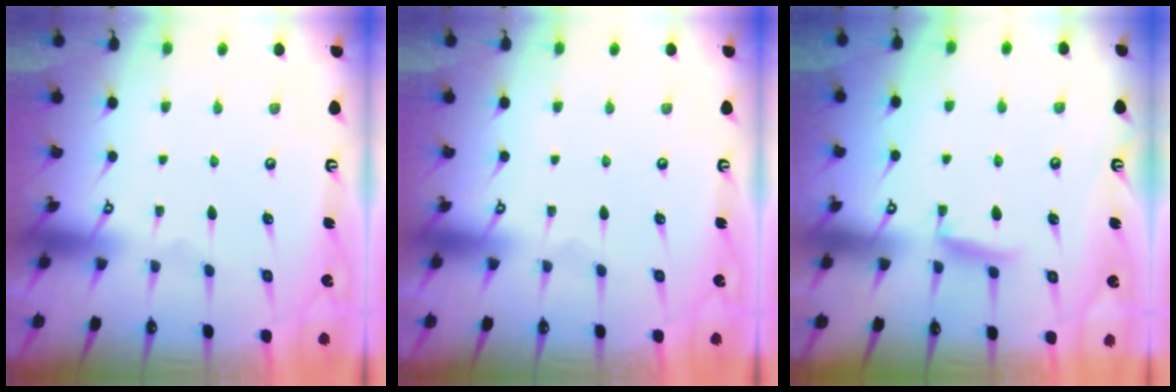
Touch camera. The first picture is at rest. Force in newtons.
{"total": 0.0}
{"total": 5.9, "press": 5.8, "slide": 0.8}